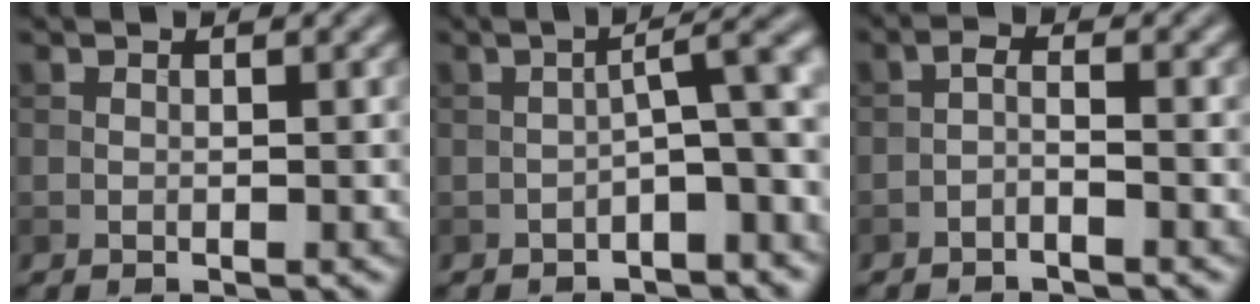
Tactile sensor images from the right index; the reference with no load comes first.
{"total": 5.0, "force": [-1.0, 1.2, 4.7], "torque": [-0.063, 0.018, -0.021]}
{"total": 1.4, "force": [-1.0, 0.2, 1.0], "torque": [-0.021, 0.004, -0.023]}